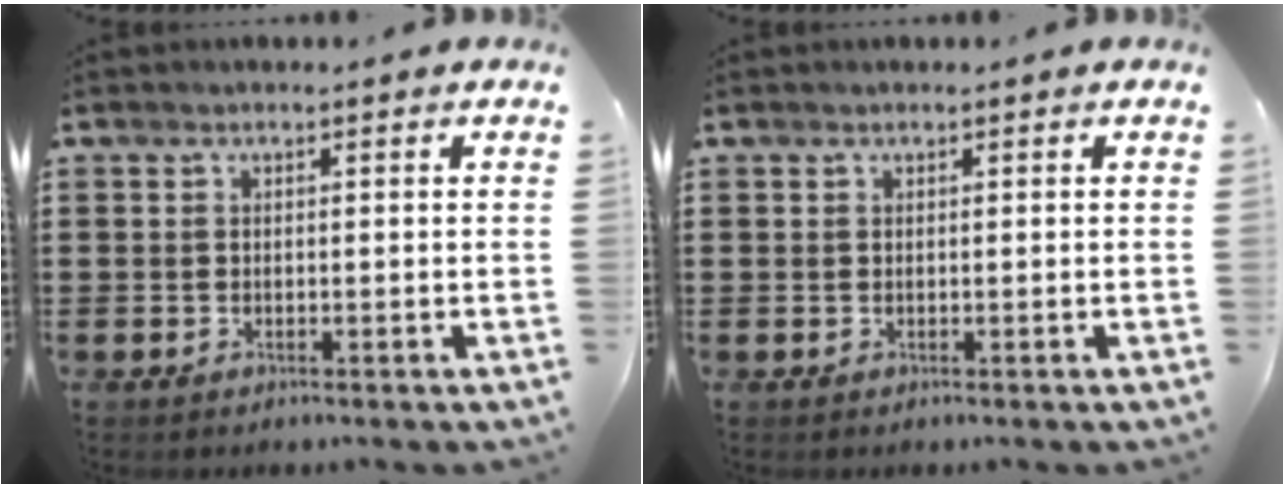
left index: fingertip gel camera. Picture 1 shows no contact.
{"total": 0.0}